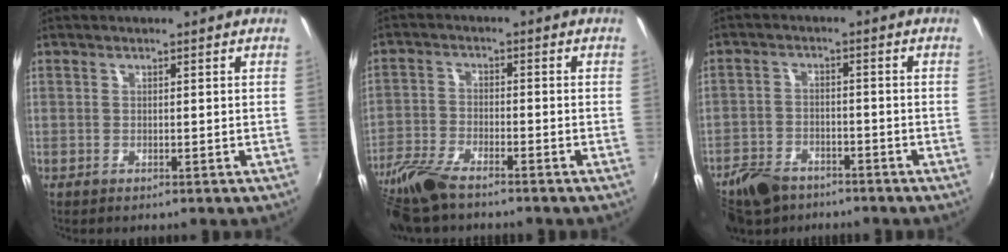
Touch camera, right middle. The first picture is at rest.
{"total": 9.7, "force": [-7.9, 2.4, 5.1], "torque": [-0.128, -0.024, -0.161]}
{"total": 9.3, "force": [-7.0, 5.0, 3.5], "torque": [-0.101, 0.002, -0.122]}